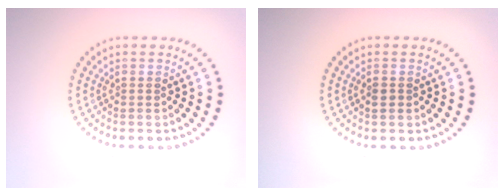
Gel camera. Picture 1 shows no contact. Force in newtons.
{"total": 0.9, "press": 0.8, "slide": 0.3}